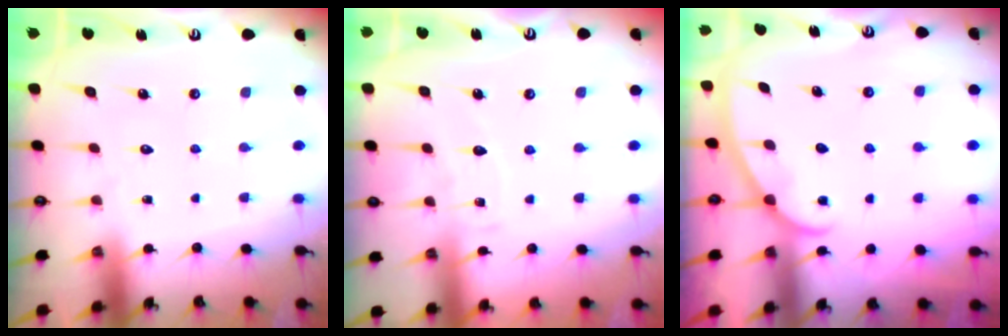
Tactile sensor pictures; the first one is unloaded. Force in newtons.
{"total": 4.3, "press": 4.3, "slide": 0.3}
{"total": 2.2, "press": 2.2, "slide": 0.2}